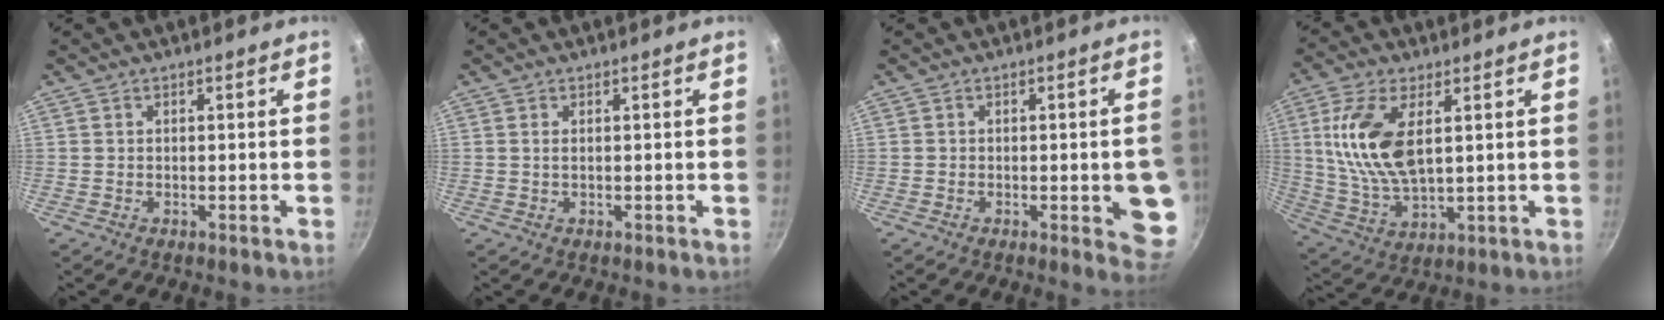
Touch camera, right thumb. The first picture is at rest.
{"total": 0.7, "force": [0.1, 0.3, 0.7], "torque": [-0.013, 0.000, 0.003]}
{"total": 8.4, "force": [-1.5, 2.9, 7.8], "torque": [-0.059, 0.005, -0.017]}
{"total": 13.8, "force": [3.3, 6.8, 11.5], "torque": [-0.226, -0.012, 0.073]}